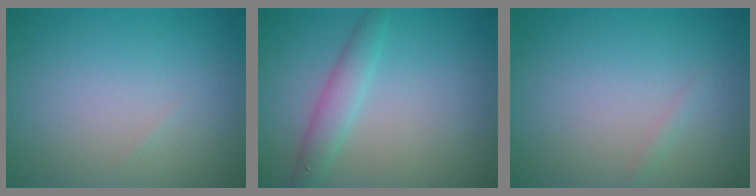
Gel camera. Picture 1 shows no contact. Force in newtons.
{"total": 2.5, "press": 2.5, "slide": 0.2}
{"total": 0.5, "press": 0.5, "slide": 0.0}